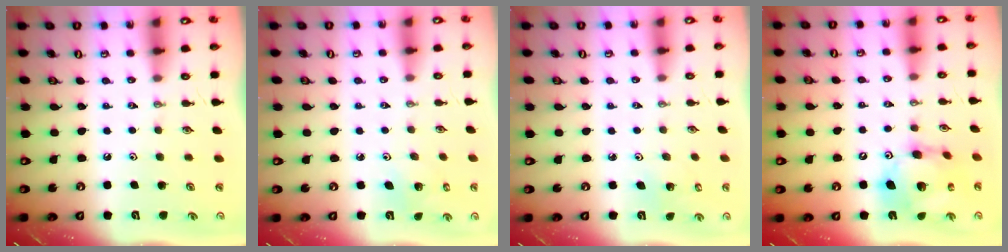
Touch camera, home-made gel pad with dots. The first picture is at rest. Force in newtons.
{"total": 2.4, "press": 2.4, "slide": 0.1}
{"total": 2.0, "press": 2.0, "slide": 0.1}
{"total": 14.9, "press": 14.8, "slide": 1.4}